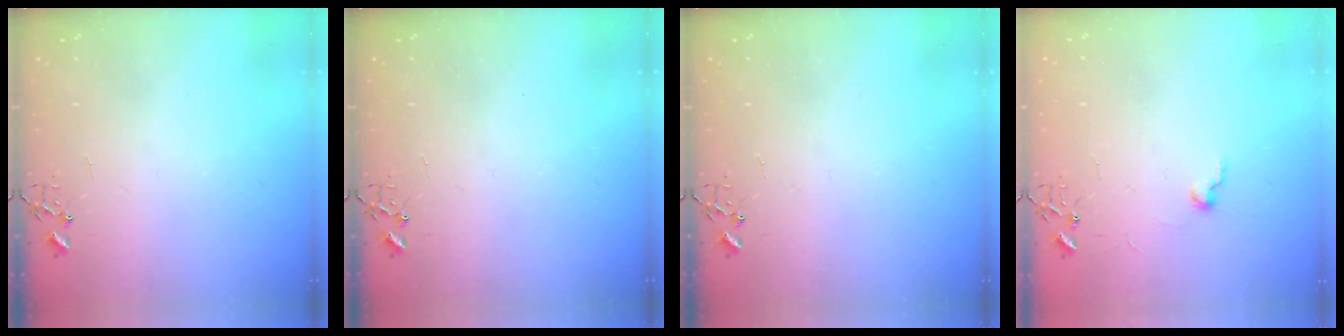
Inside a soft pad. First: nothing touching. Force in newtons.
{"total": 0.0}
{"total": 0.0}
{"total": 6.8, "press": 6.8, "slide": 0.8}